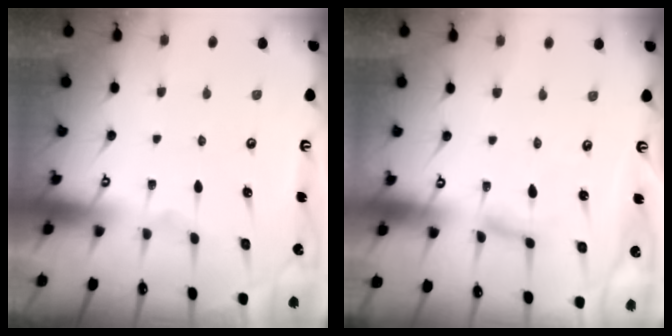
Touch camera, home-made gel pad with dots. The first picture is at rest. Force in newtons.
{"total": 2.9, "press": 2.9, "slide": 0.2}